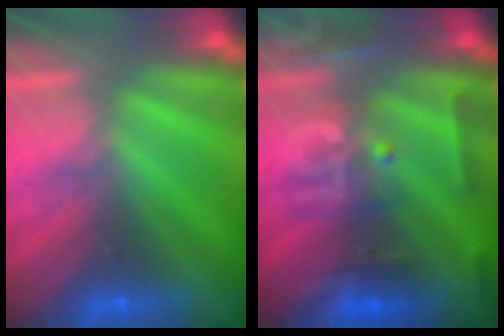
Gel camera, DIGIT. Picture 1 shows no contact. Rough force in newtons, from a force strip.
{"total": 2.8}